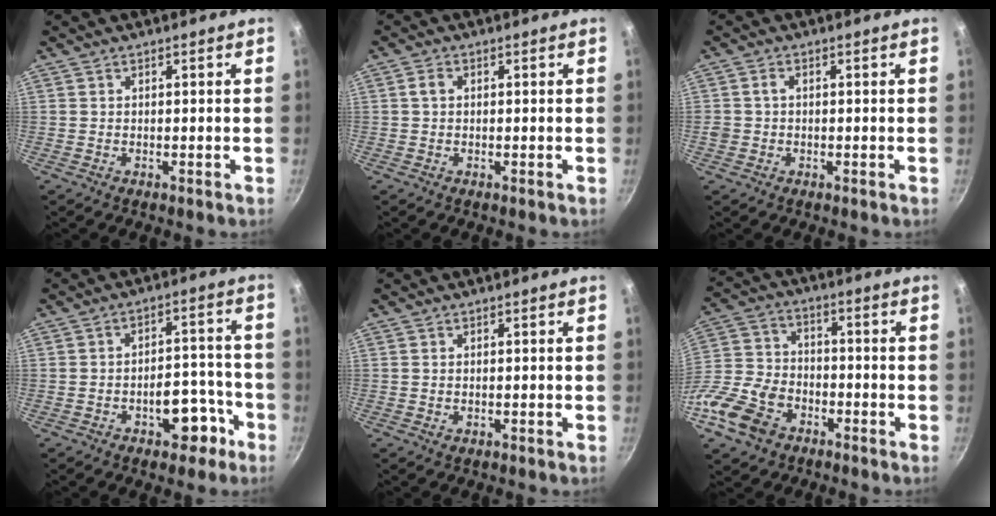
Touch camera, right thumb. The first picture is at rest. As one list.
[{"total": 1.7, "force": [0.2, 1.3, 1.1], "torque": [-0.016, 0.007, 0.001]}, {"total": 1.9, "force": [-0.1, 1.6, 1.0], "torque": [-0.016, 0.007, -0.001]}, {"total": 8.8, "force": [-4.4, 5.0, 5.8], "torque": [-0.041, 0.050, -0.049]}, {"total": 0.7, "force": [0.0, 0.5, 0.5], "torque": [-0.008, 0.000, -0.002]}, {"total": 15.5, "force": [-7.7, 10.7, 8.2], "torque": [-0.168, 0.047, -0.160]}]